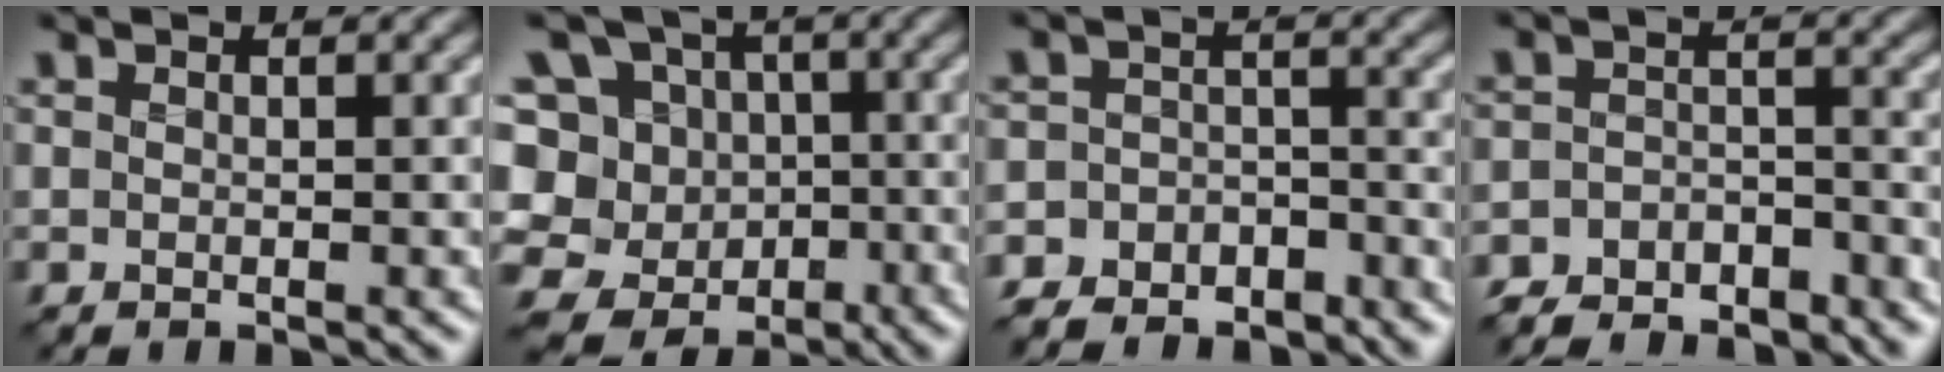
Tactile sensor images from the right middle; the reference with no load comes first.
{"total": 13.4, "force": [-3.2, 12.3, 4.5], "torque": [-0.119, 0.031, -0.068]}
{"total": 9.0, "force": [-7.8, 4.2, 1.1], "torque": [-0.012, 0.001, -0.114]}
{"total": 7.9, "force": [-7.2, 2.8, 1.6], "torque": [-0.034, -0.006, -0.114]}